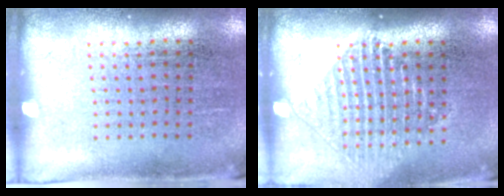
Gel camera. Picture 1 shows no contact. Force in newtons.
{"total": 1.2, "press": 1.2, "slide": 0.4}